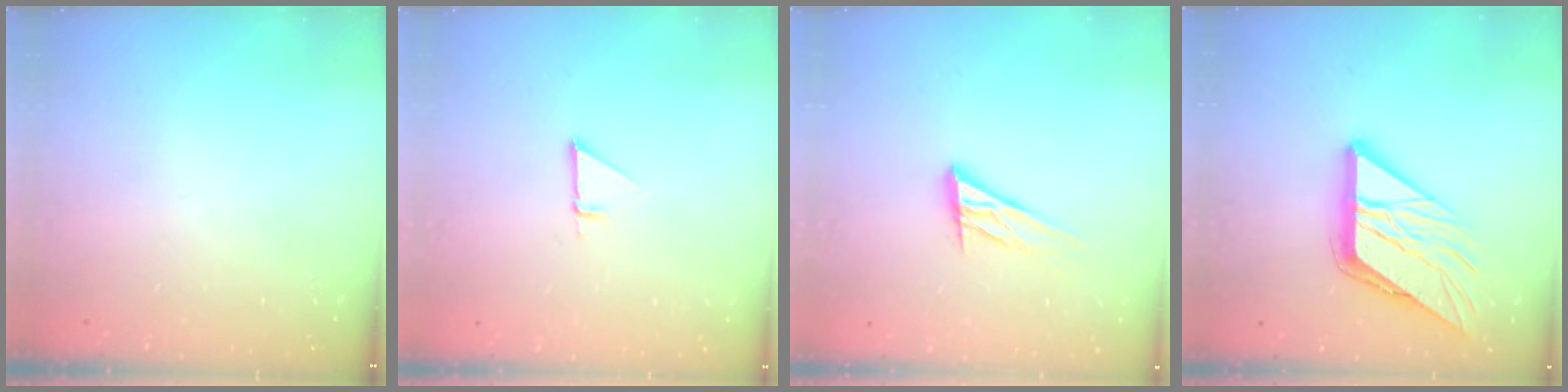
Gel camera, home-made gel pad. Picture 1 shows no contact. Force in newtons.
{"total": 2.3, "press": 2.3, "slide": 0.1}
{"total": 12.7, "press": 12.4, "slide": 2.8}
{"total": 18.8, "press": 18.6, "slide": 2.2}